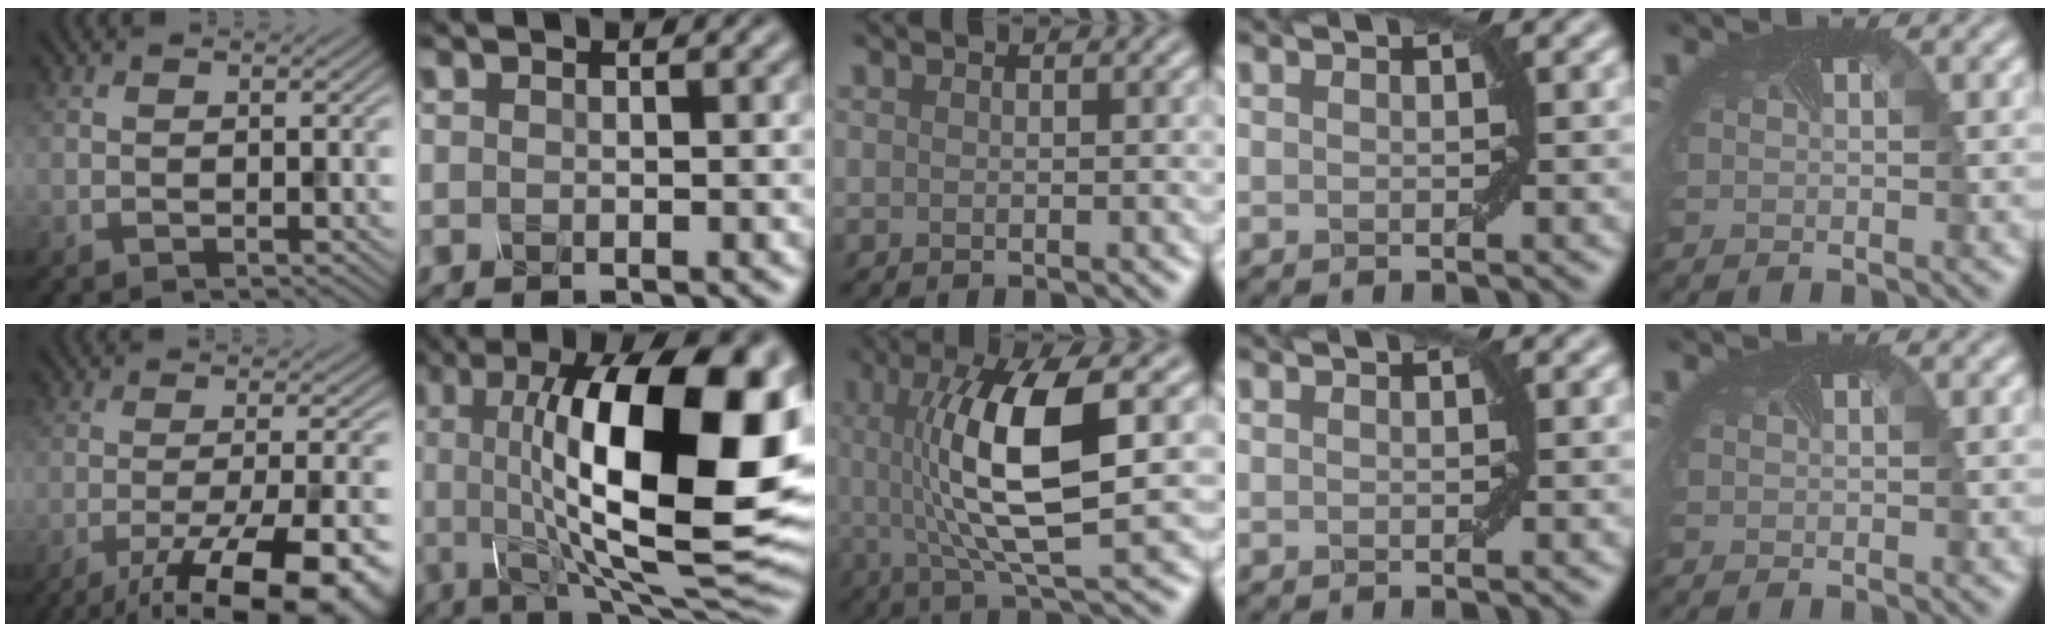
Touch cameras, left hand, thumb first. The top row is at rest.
{"thumb": {"total": 16.0, "force": [-10.1, 4.4, 11.5], "torque": [-0.159, -0.023, -0.135]}, "index": {"total": 18.5, "force": [2.6, 6.3, 17.2], "torque": [-0.233, 0.008, 0.040]}, "middle": {"total": 10.3, "force": [1.1, 2.7, 9.9], "torque": [-0.168, 0.004, 0.023]}}